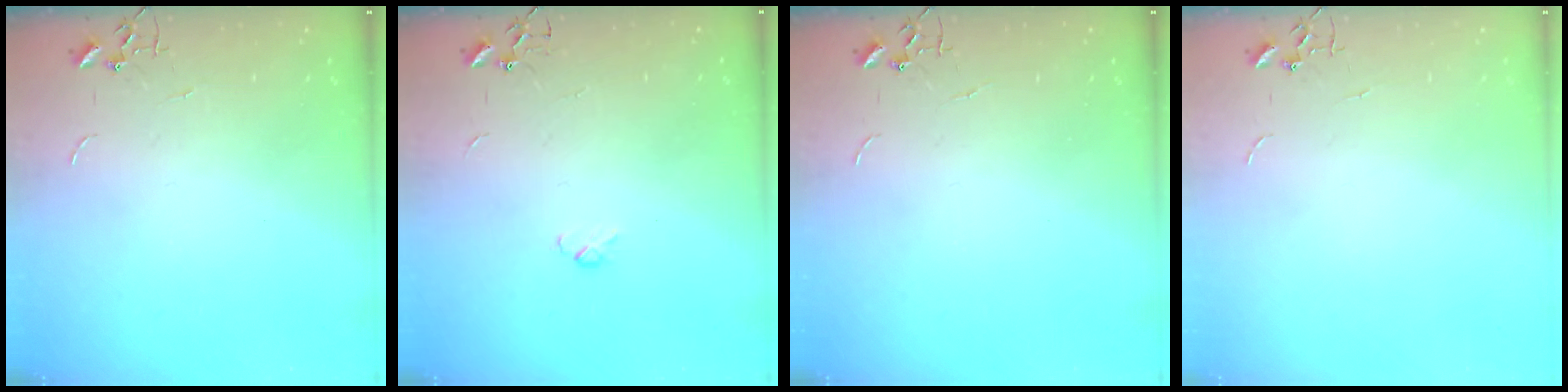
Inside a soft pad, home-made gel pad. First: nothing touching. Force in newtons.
{"total": 3.5, "press": 3.4, "slide": 0.7}
{"total": 0.0}
{"total": 0.0}